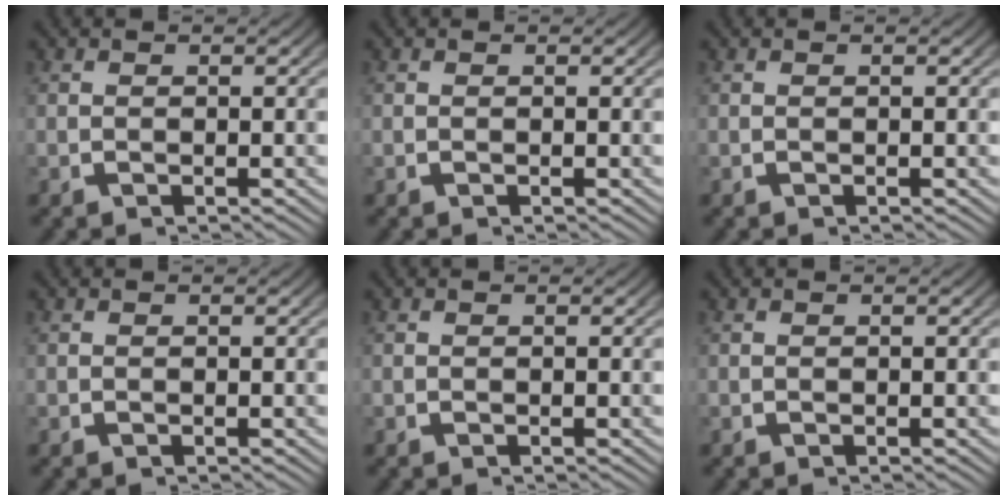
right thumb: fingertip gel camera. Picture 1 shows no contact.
{"total": 0.0}
{"total": 0.0}
{"total": 0.0}
{"total": 0.0}
{"total": 0.0}